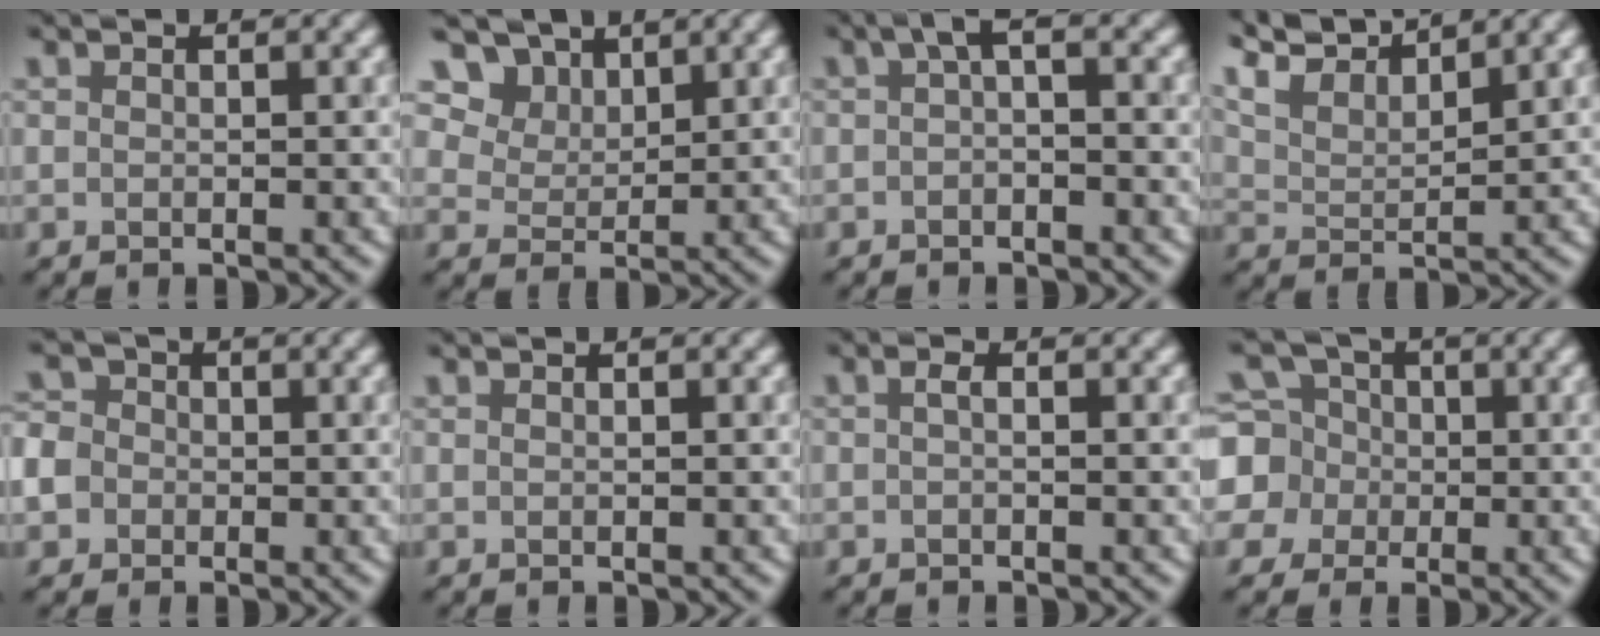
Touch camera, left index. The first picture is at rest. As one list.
[{"total": 7.0, "force": [5.1, 4.2, 2.3], "torque": [-0.075, -0.002, 0.099]}, {"total": 1.4, "force": [-0.1, 0.2, 1.4], "torque": [-0.024, 0.006, -0.002]}, {"total": 7.0, "force": [6.4, 1.1, 2.6], "torque": [-0.059, 0.020, 0.105]}, {"total": 5.4, "force": [-1.1, 4.9, 2.1], "torque": [-0.054, 0.015, -0.048]}, {"total": 0.0}, {"total": 0.6, "force": [0.0, 0.0, 0.6], "torque": [-0.012, 0.003, 0.001]}, {"total": 8.1, "force": [0.8, 7.6, 2.7], "torque": [-0.083, 0.031, -0.021]}]